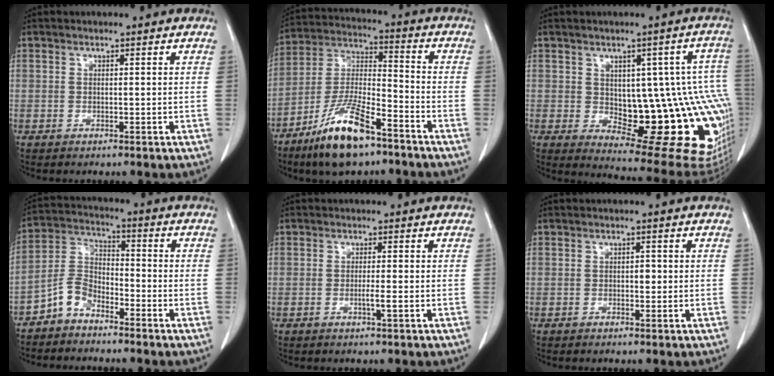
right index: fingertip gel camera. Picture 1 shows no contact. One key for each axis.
{"total": 14.1, "fx": -9.3, "fy": 3.4, "fz": 10.0, "tx": -0.210, "ty": -0.015, "tz": -0.170}
{"total": 19.7, "fx": -2.8, "fy": 7.4, "fz": 18.0, "tx": -0.135, "ty": 0.024, "tz": -0.006}
{"total": 5.7, "fx": -4.2, "fy": 3.2, "fz": 2.2, "tx": -0.047, "ty": 0.010, "tz": -0.089}
{"total": 1.4, "fx": -0.5, "fy": -0.2, "fz": 1.3, "tx": -0.026, "ty": -0.002, "tz": -0.010}
{"total": 1.0, "fx": -0.1, "fy": 0.6, "fz": 0.7, "tx": -0.007, "ty": 0.003, "tz": -0.003}